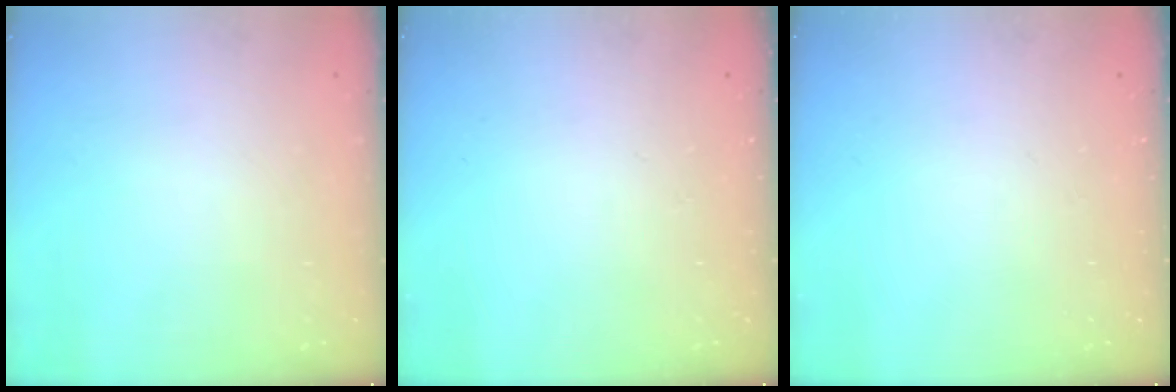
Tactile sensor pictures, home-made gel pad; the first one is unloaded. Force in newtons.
{"total": 0.0}
{"total": 0.0}